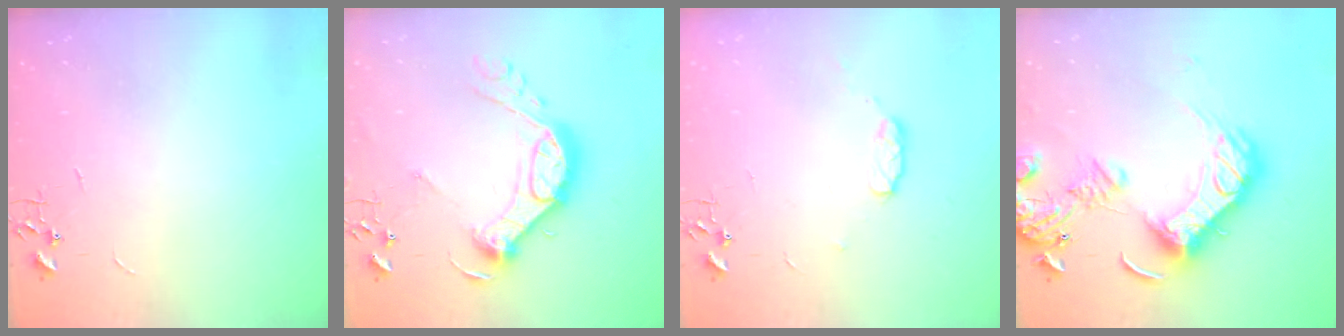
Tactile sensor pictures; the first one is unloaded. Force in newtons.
{"total": 16.5, "press": 16.5, "slide": 1.5}
{"total": 6.2, "press": 6.1, "slide": 0.9}
{"total": 22.3, "press": 22.1, "slide": 2.9}